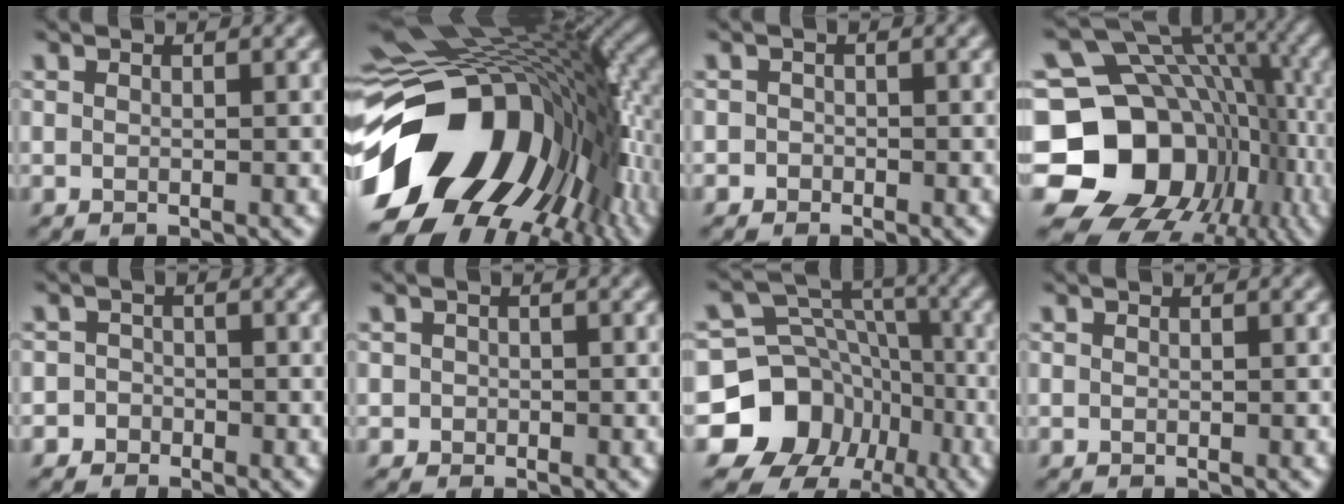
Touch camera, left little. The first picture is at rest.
{"total": 17.8, "force": [-4.7, 11.7, 12.6], "torque": [-0.229, -0.008, -0.092]}
{"total": 1.0, "force": [-0.5, 0.9, -0.1], "torque": [0.015, -0.001, -0.013]}
{"total": 18.0, "force": [-4.4, 14.4, 9.8], "torque": [-0.185, -0.018, -0.066]}
{"total": 2.5, "force": [-1.6, 2.0, -0.2], "torque": [0.039, 0.007, -0.038]}
{"total": 0.9, "force": [-0.3, 0.9, 0.0], "torque": [0.011, -0.002, -0.006]}
{"total": 13.4, "force": [-6.3, 11.2, 3.9], "torque": [-0.087, -0.005, -0.136]}
{"total": 0.0}